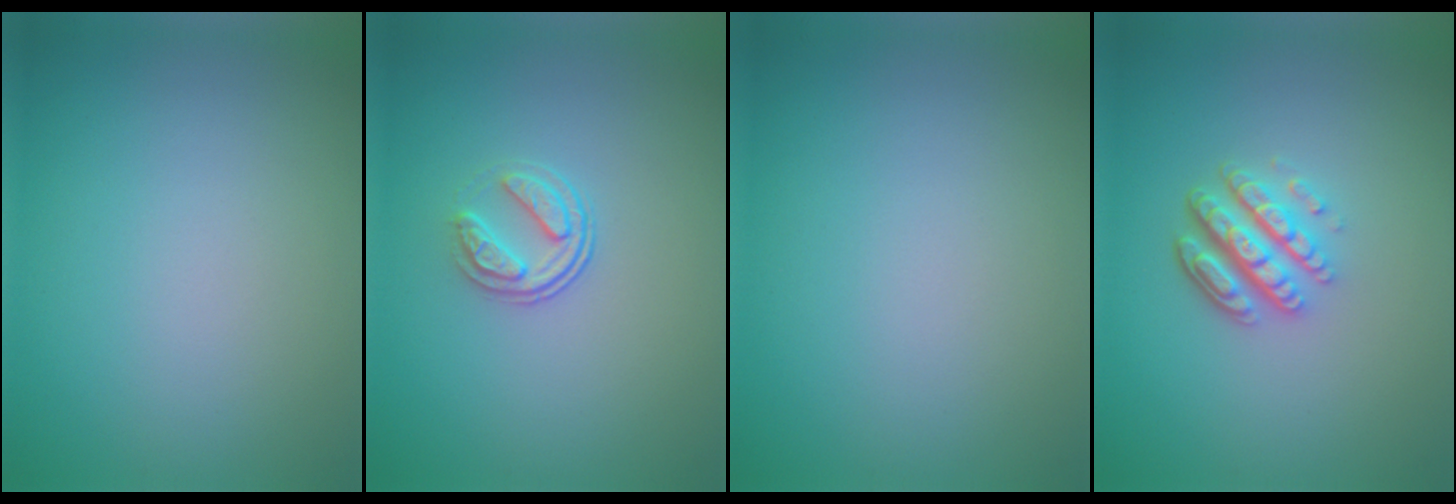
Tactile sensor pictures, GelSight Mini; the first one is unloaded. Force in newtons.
{"total": 2.3, "press": 1.7, "slide": 1.6}
{"total": 0.0}
{"total": 4.6, "press": 3.4, "slide": 3.1}